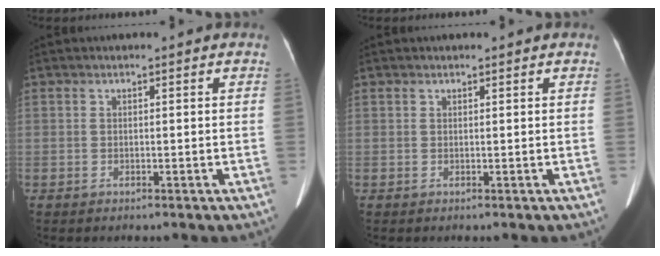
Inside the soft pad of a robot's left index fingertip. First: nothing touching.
{"total": 0.7, "force": [0.7, 0.1, 0.2], "torque": [-0.007, 0.004, 0.012]}